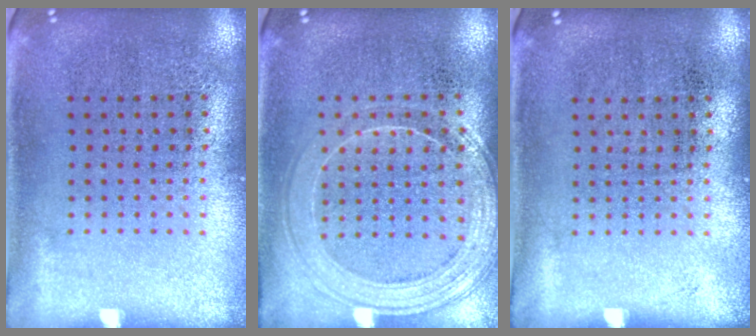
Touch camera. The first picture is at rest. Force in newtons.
{"total": 1.6, "press": 1.5, "slide": 0.4}
{"total": 0.0}